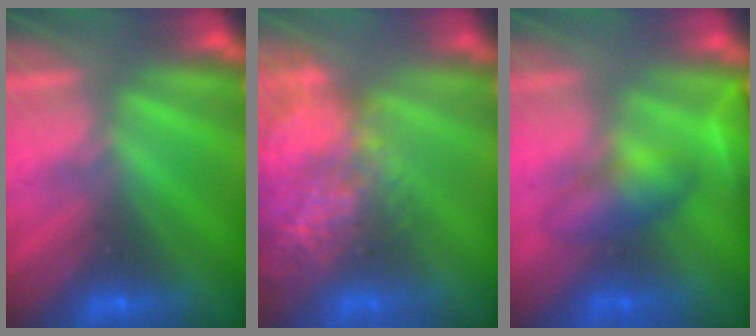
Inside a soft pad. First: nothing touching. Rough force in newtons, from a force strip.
{"total": 9.0}
{"total": 4.7}